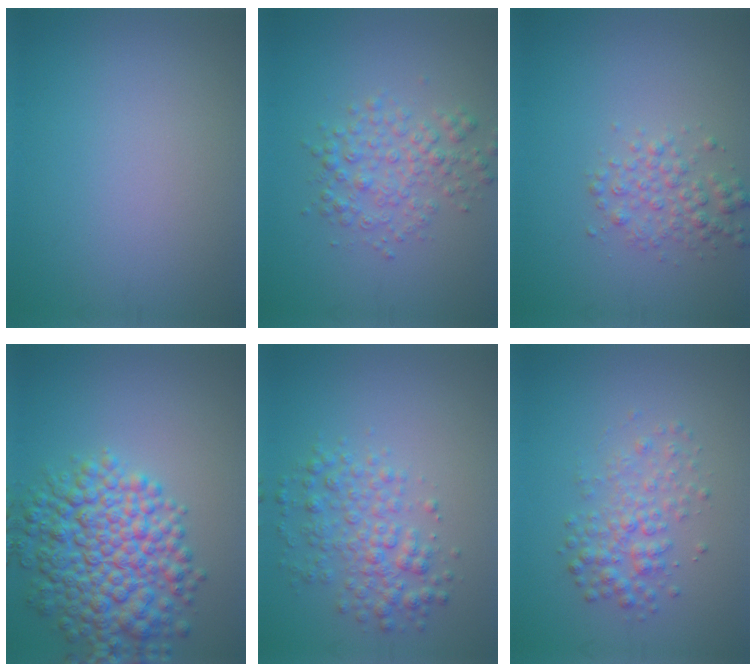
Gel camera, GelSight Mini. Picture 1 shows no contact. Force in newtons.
{"total": 3.3, "press": 3.3, "slide": 0.1}
{"total": 2.4, "press": 2.4, "slide": 0.0}
{"total": 8.7, "press": 8.7, "slide": 0.1}
{"total": 3.8, "press": 3.8, "slide": 0.1}
{"total": 3.1, "press": 3.1, "slide": 0.0}